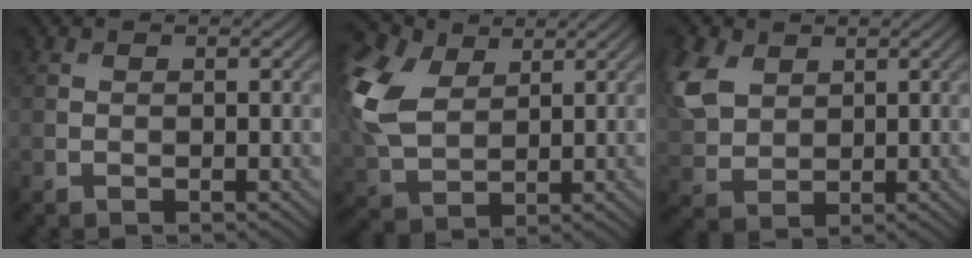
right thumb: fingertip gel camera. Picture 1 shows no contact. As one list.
[{"total": 12.0, "force": [4.2, 7.6, 8.2], "torque": [-0.247, 0.024, 0.086]}, {"total": 7.9, "force": [3.1, 5.5, 4.8], "torque": [-0.160, 0.018, 0.065]}]